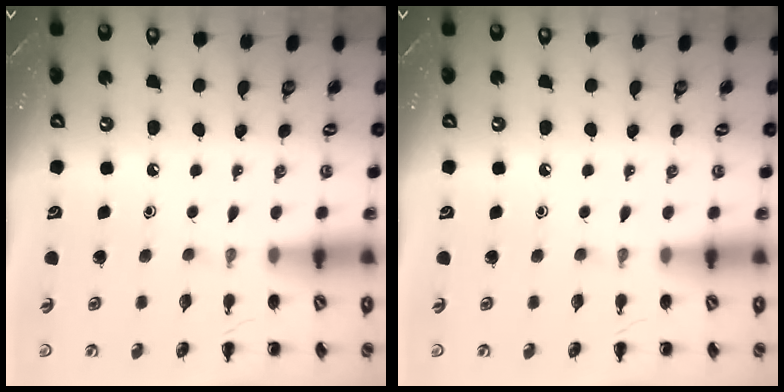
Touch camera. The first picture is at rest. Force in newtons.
{"total": 0.0}